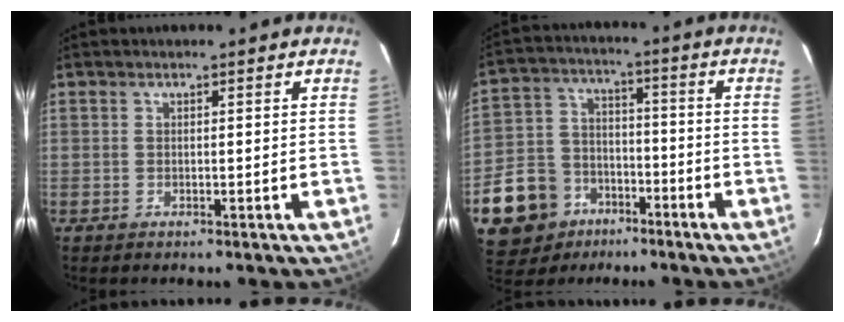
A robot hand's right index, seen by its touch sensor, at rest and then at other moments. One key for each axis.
{"total": 14.4, "fx": -7.8, "fy": 11.3, "fz": 4.2, "tx": -0.128, "ty": 0.036, "tz": -0.115}